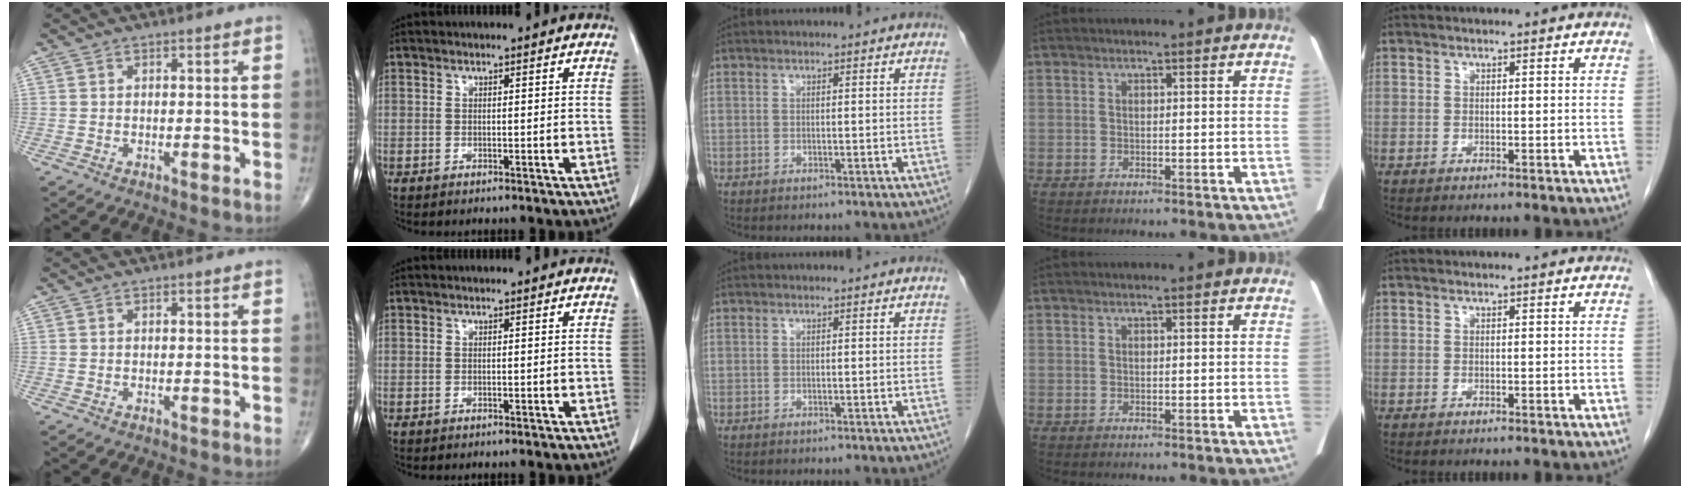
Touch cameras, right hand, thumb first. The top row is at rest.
{}